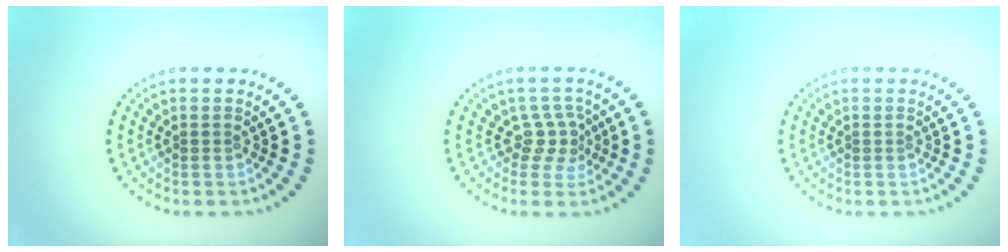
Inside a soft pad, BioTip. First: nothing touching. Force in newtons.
{"total": 2.3, "press": 1.5, "slide": 1.7}
{"total": 0.0}